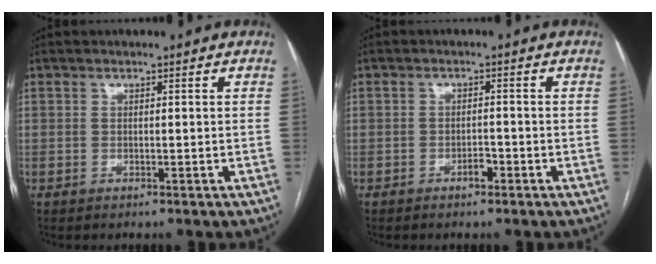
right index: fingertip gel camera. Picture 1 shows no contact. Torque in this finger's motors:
{"motor_torque": [0.07, 0.07, 0.26, 0.05]}